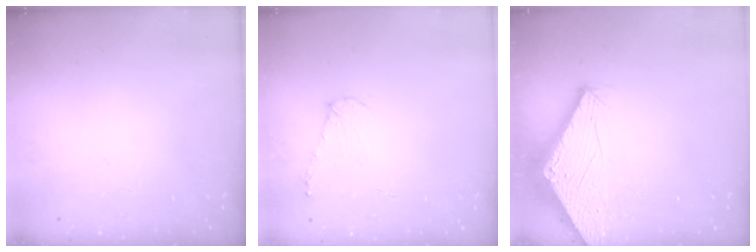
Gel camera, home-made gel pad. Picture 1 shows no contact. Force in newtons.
{"total": 7.1, "press": 7.1, "slide": 0.8}
{"total": 2.9, "press": 2.9, "slide": 0.1}